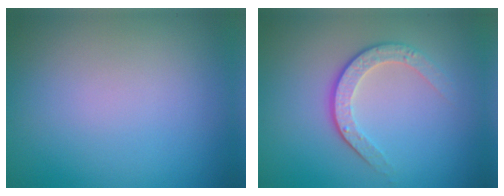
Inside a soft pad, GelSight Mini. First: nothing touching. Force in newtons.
{"total": 3.3, "press": 2.5, "slide": 2.1}